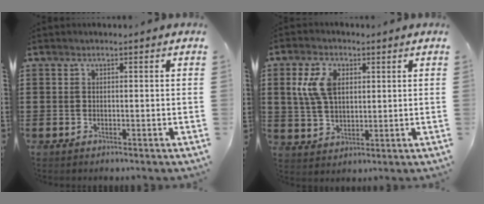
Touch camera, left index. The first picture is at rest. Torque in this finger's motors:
{"motor_torque": [1.11, 1.03, 0.67, 0.08]}